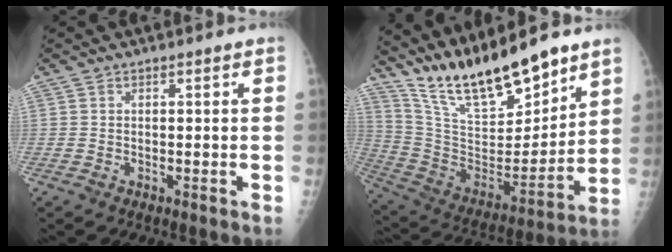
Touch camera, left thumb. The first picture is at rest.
{"total": 20.9, "force": [16.8, 5.3, 11.2], "torque": [-0.158, -0.092, 0.312]}